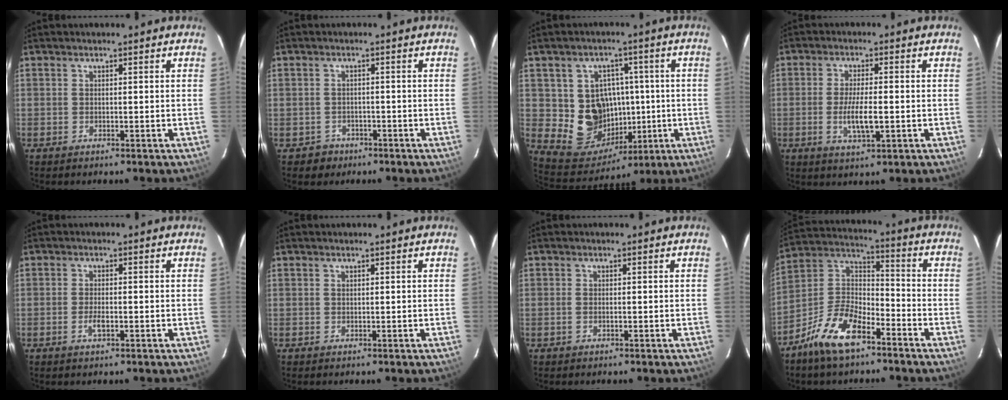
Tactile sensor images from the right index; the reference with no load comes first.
{"total": 3.3, "force": [-1.6, 2.8, -0.1], "torque": [-0.006, 0.012, -0.022]}
{"total": 13.0, "force": [0.2, 12.3, 4.0], "torque": [-0.096, 0.023, 0.024]}
{"total": 6.3, "force": [-1.3, 1.4, 6.0], "torque": [-0.115, -0.007, -0.022]}
{"total": 2.5, "force": [-0.9, 0.9, 2.1], "torque": [-0.044, -0.001, -0.017]}
{"total": 0.0}
{"total": 0.8, "force": [-0.2, 0.2, 0.7], "torque": [-0.017, 0.001, -0.006]}
{"total": 13.4, "force": [-8.4, 5.0, 9.2], "torque": [-0.198, 0.009, -0.160]}